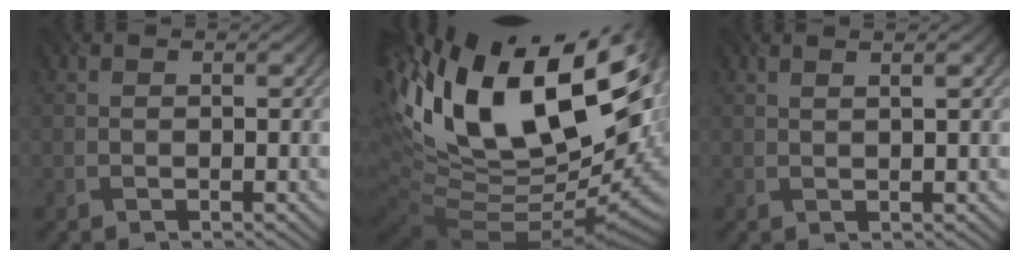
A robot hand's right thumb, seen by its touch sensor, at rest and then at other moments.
{"total": 21.7, "force": [6.5, 11.6, 17.1], "torque": [-0.338, 0.001, 0.137]}
{"total": 2.0, "force": [1.1, 0.3, 1.7], "torque": [-0.023, 0.007, 0.012]}